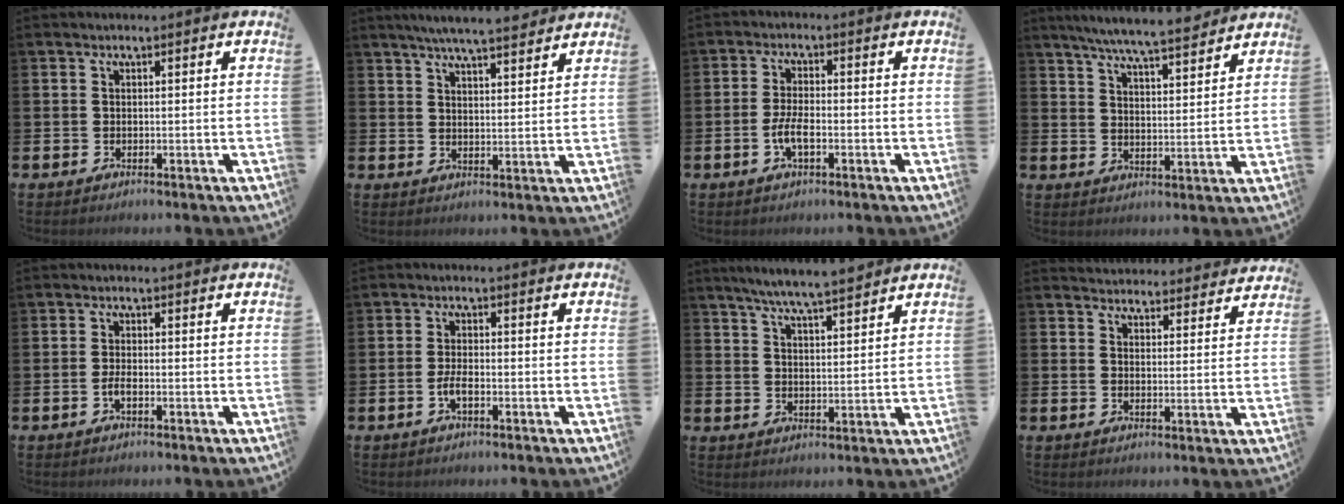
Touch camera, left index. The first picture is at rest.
{"total": 5.8, "force": [5.5, 0.1, 1.8], "torque": [-0.034, -0.029, 0.095]}
{"total": 3.7, "force": [-1.1, 1.4, 3.3], "torque": [-0.057, -0.001, -0.023]}
{"total": 7.7, "force": [7.3, 0.2, 2.4], "torque": [-0.061, -0.045, 0.127]}
{"total": 1.5, "force": [-0.6, 0.5, 1.3], "torque": [-0.027, 0.001, -0.012]}
{"total": 2.5, "force": [-0.9, 0.9, 2.1], "torque": [-0.040, -0.003, -0.021]}
{"total": 6.4, "force": [6.0, 0.1, 2.1], "torque": [-0.049, -0.027, 0.105]}
{"total": 4.1, "force": [4.1, 0.8, -0.2], "torque": [-0.004, -0.025, 0.073]}